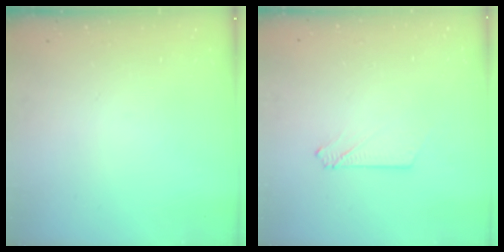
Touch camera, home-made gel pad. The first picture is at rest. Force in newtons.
{"total": 2.6, "press": 2.6, "slide": 0.3}